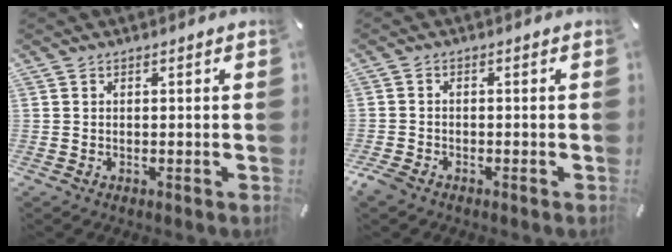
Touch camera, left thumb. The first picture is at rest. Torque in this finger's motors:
{"motor_torque": [-0.05, 0.07, 0.04, 0.07, 0.01]}